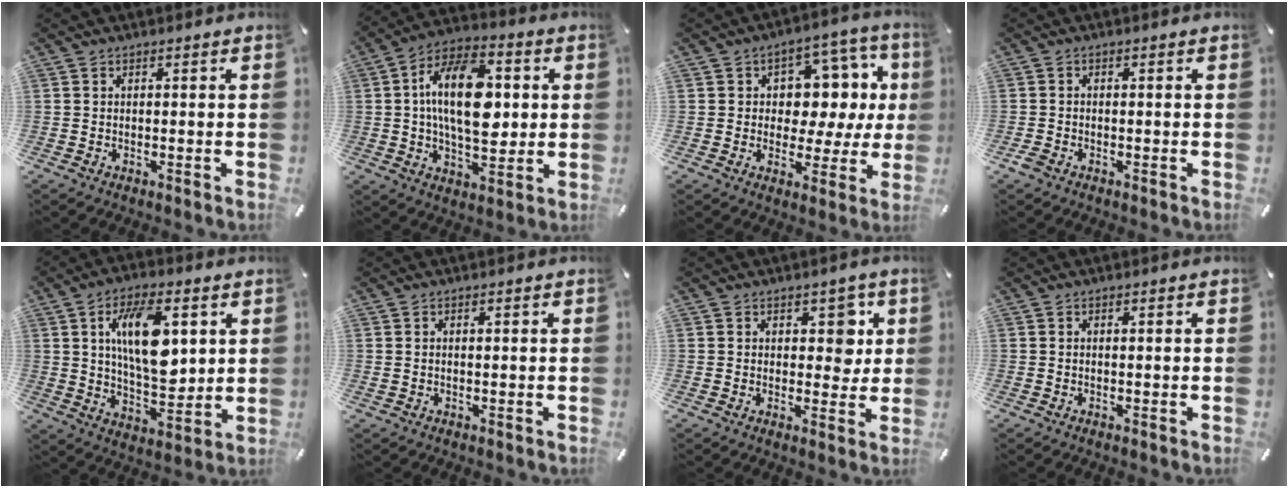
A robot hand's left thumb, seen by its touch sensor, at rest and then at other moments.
{"total": 18.4, "force": [1.9, 10.3, 15.1], "torque": [-0.293, 0.005, 0.027]}
{"total": 10.0, "force": [2.0, 8.2, 5.4], "torque": [-0.058, -0.025, 0.035]}
{"total": 1.5, "force": [-1.0, 0.8, 0.8], "torque": [-0.020, 0.000, -0.021]}
{"total": 15.6, "force": [4.7, 7.7, 12.7], "torque": [-0.226, -0.009, 0.075]}
{"total": 0.5, "force": [0.1, 0.2, 0.4], "torque": [-0.008, 0.002, 0.002]}
{"total": 6.5, "force": [2.2, 4.7, 3.9], "torque": [-0.022, -0.009, 0.028]}
{"total": 0.0}